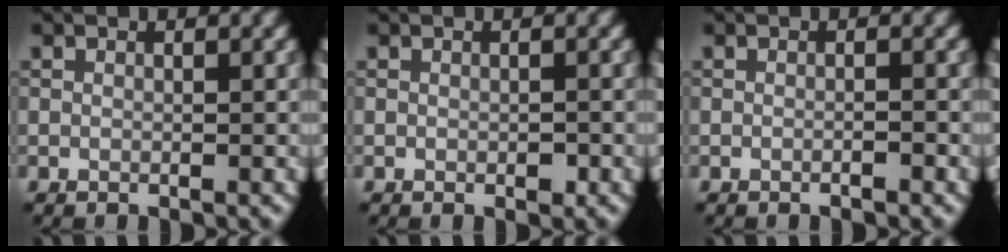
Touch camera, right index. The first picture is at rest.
{"total": 0.7, "force": [-0.2, 0.3, 0.6], "torque": [-0.010, 0.001, -0.002]}
{"total": 0.8, "force": [-0.4, 0.1, 0.6], "torque": [-0.009, -0.001, -0.013]}